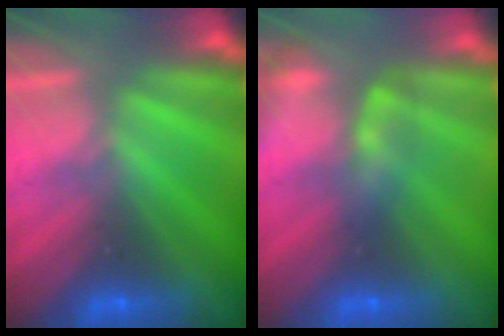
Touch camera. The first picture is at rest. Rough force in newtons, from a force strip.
{"total": 2.4}